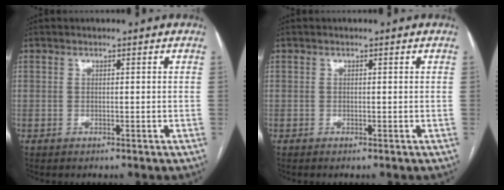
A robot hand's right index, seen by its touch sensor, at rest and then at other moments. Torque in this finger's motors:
{"motor_torque": [-0.07, -0.02, -0.04, 0.01]}